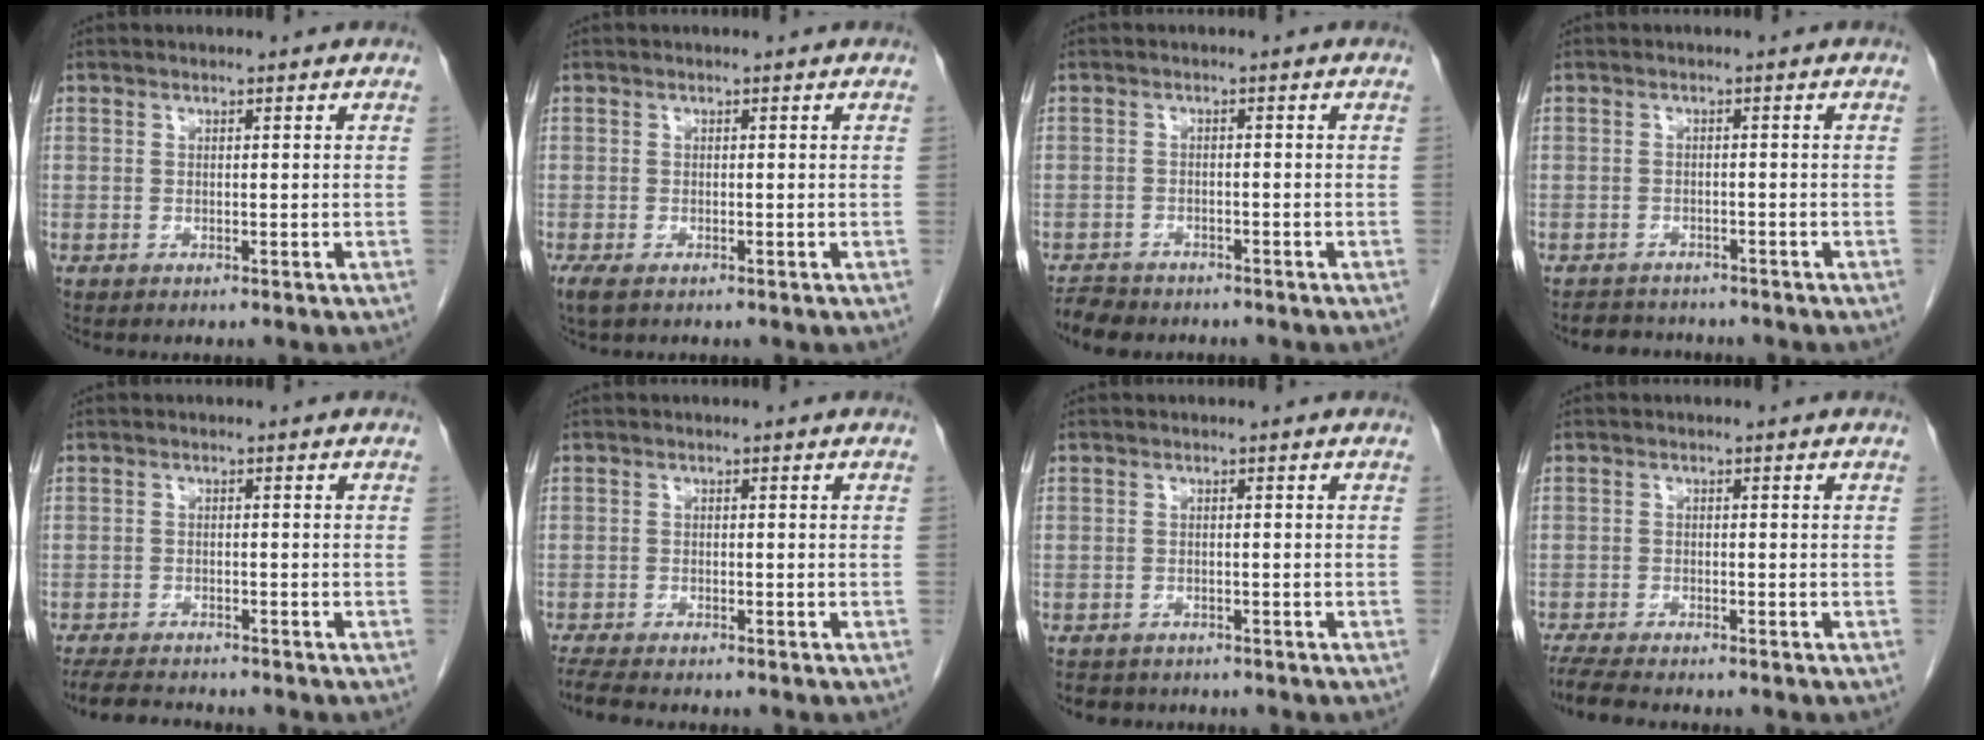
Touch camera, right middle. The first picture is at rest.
{"total": 2.6, "force": [-1.6, 1.2, 1.6], "torque": [-0.041, -0.009, -0.023]}
{"total": 4.2, "force": [-3.8, 1.5, 0.9], "torque": [-0.022, -0.009, -0.061]}
{"total": 3.9, "force": [-3.7, 1.4, 0.1], "torque": [-0.006, -0.006, -0.054]}
{"total": 5.9, "force": [-5.5, 0.8, 2.0], "torque": [-0.035, -0.019, -0.089]}
{"total": 4.7, "force": [-4.2, 0.6, 2.1], "torque": [-0.040, -0.016, -0.071]}
{"total": 4.1, "force": [-3.6, 2.0, 0.7], "torque": [-0.012, 0.000, -0.046]}
{"total": 5.7, "force": [-5.1, 0.7, 2.5], "torque": [-0.047, -0.018, -0.086]}